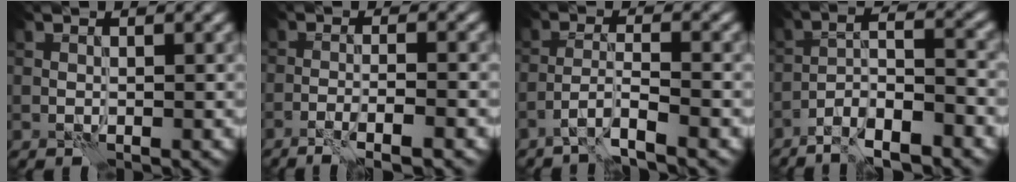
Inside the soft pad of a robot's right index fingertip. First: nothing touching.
{"total": 4.4, "force": [-2.8, 0.6, 3.3], "torque": [-0.054, 0.009, -0.057]}
{"total": 3.4, "force": [-2.5, 0.3, 2.3], "torque": [-0.043, 0.006, -0.057]}
{"total": 6.8, "force": [-4.9, 1.5, 4.6], "torque": [-0.073, 0.009, -0.090]}